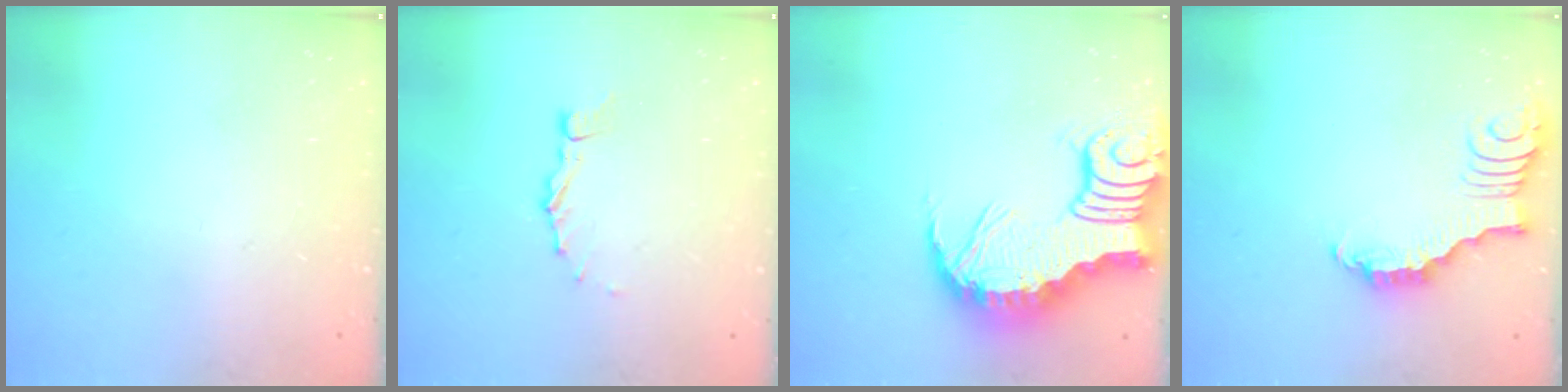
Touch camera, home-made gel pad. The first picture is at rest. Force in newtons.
{"total": 4.0, "press": 4.0, "slide": 0.1}
{"total": 12.2, "press": 12.1, "slide": 1.3}
{"total": 2.9, "press": 2.9, "slide": 0.4}